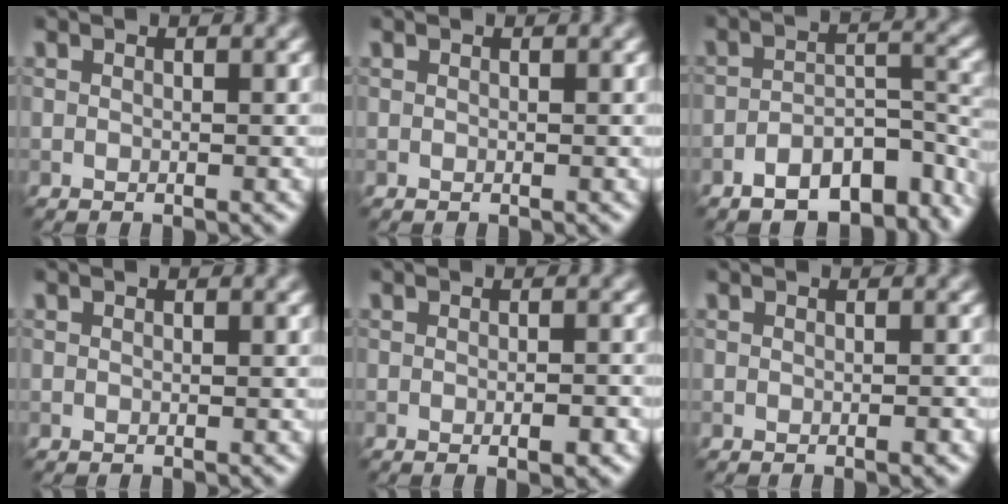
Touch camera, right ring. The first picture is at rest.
{"total": 0.0}
{"total": 8.3, "force": [-5.9, 3.5, 4.8], "torque": [-0.062, -0.008, -0.095]}
{"total": 0.0}
{"total": 2.2, "force": [-0.7, 0.4, 2.0], "torque": [-0.026, -0.001, -0.008]}
{"total": 0.9, "force": [-0.4, 0.1, 0.8], "torque": [-0.010, 0.001, -0.006]}